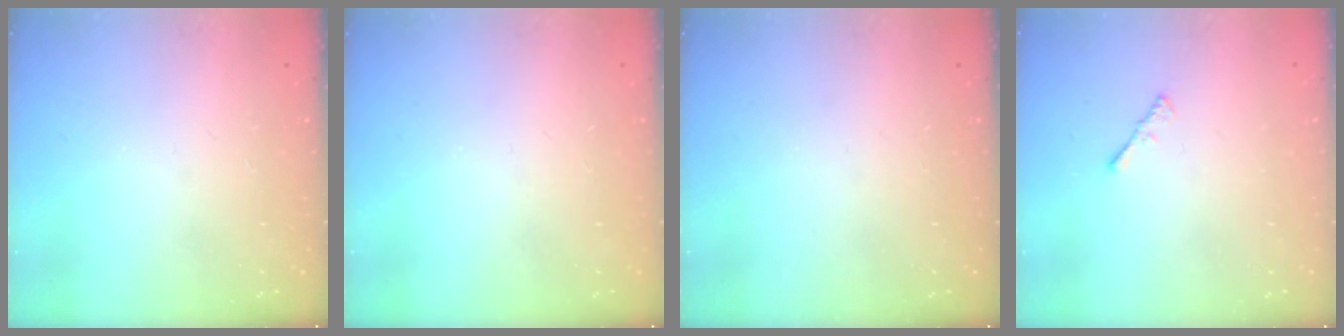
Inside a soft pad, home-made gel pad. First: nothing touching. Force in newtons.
{"total": 0.0}
{"total": 0.0}
{"total": 1.5, "press": 1.4, "slide": 0.4}